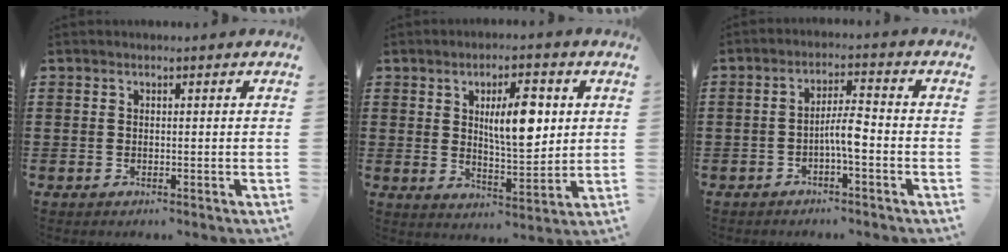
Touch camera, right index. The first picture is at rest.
{"total": 8.4, "force": [2.1, 3.1, 7.5], "torque": [-0.125, 0.000, 0.029]}
{"total": 4.4, "force": [-1.5, 0.9, 4.1], "torque": [-0.081, 0.004, -0.032]}